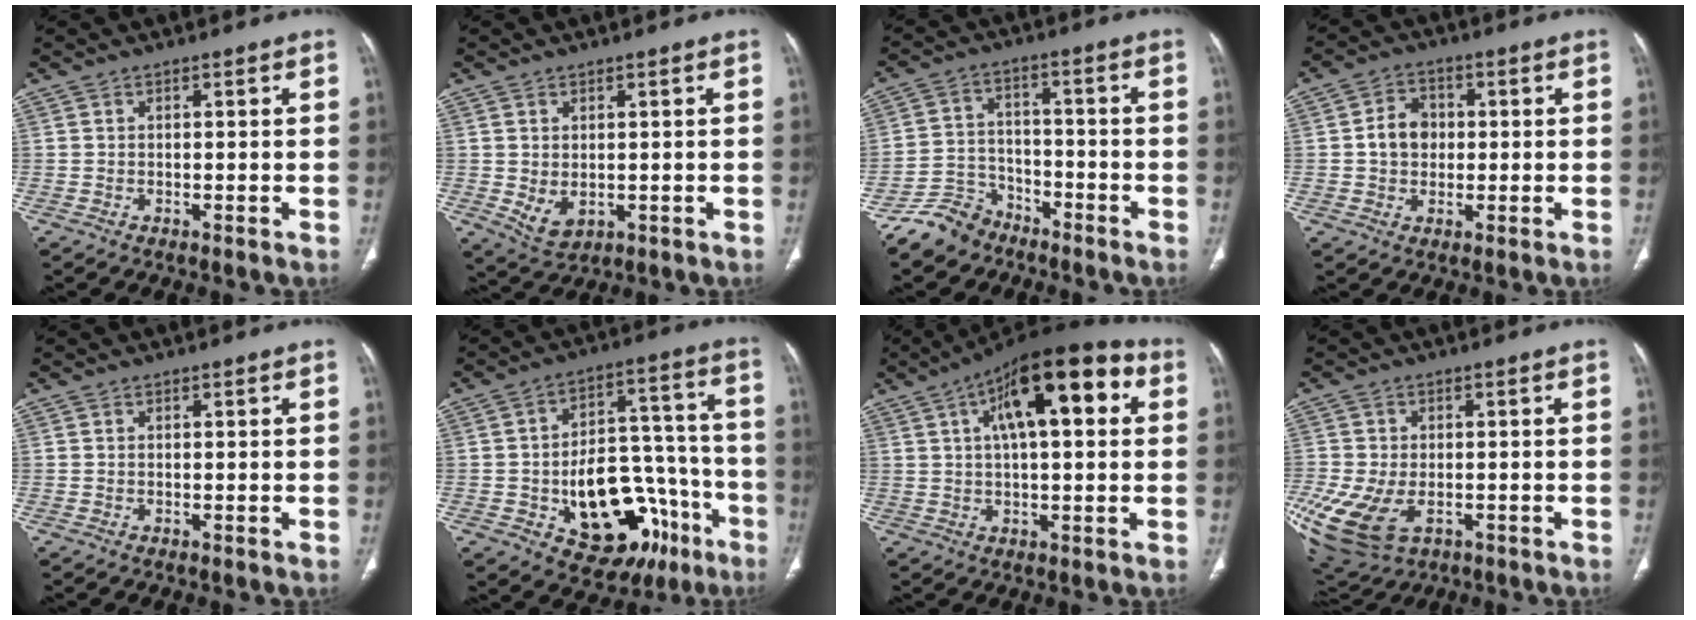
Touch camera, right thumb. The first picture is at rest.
{"total": 4.7, "force": [-0.3, 3.2, 3.4], "torque": [-0.058, -0.010, 0.013]}
{"total": 7.8, "force": [-6.3, 4.6, 0.9], "torque": [0.000, 0.044, -0.127]}
{"total": 6.3, "force": [0.2, 5.2, 3.6], "torque": [-0.037, 0.012, -0.001]}
{"total": 0.0}
{"total": 22.6, "force": [-9.1, 13.4, 15.7], "torque": [-0.186, 0.069, -0.114]}
{"total": 18.0, "force": [5.6, 7.0, 15.6], "torque": [-0.212, 0.024, 0.076]}
{"total": 16.8, "force": [-5.5, 11.1, 11.4], "torque": [-0.280, -0.009, -0.076]}